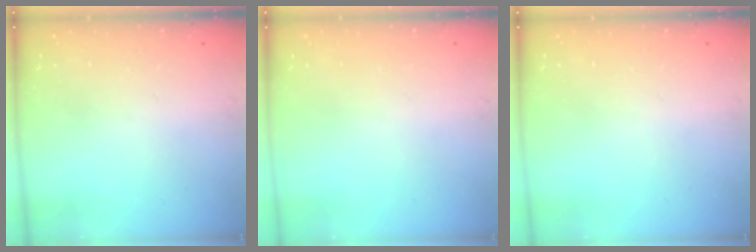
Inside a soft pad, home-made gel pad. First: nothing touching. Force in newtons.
{"total": 0.0}
{"total": 0.0}